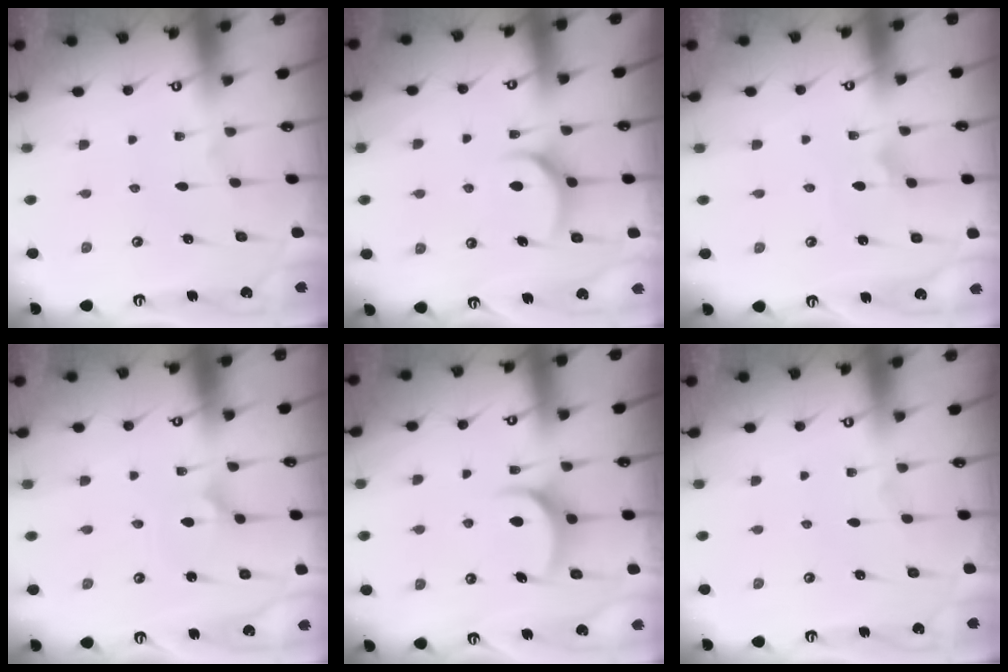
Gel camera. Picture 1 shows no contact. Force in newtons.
{"total": 7.3, "press": 7.2, "slide": 0.8}
{"total": 1.5, "press": 1.5, "slide": 0.0}
{"total": 2.0, "press": 2.0, "slide": 0.1}
{"total": 8.0, "press": 7.9, "slide": 0.9}
{"total": 0.0}